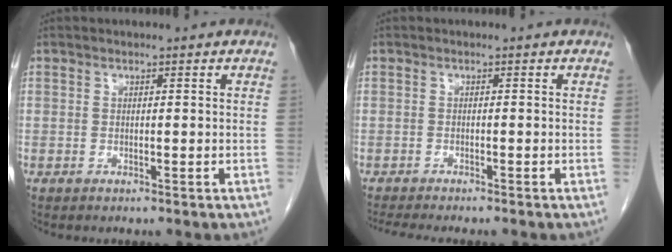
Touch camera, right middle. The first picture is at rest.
{"total": 6.2, "force": [-5.4, 0.5, 3.0], "torque": [-0.037, -0.011, -0.082]}